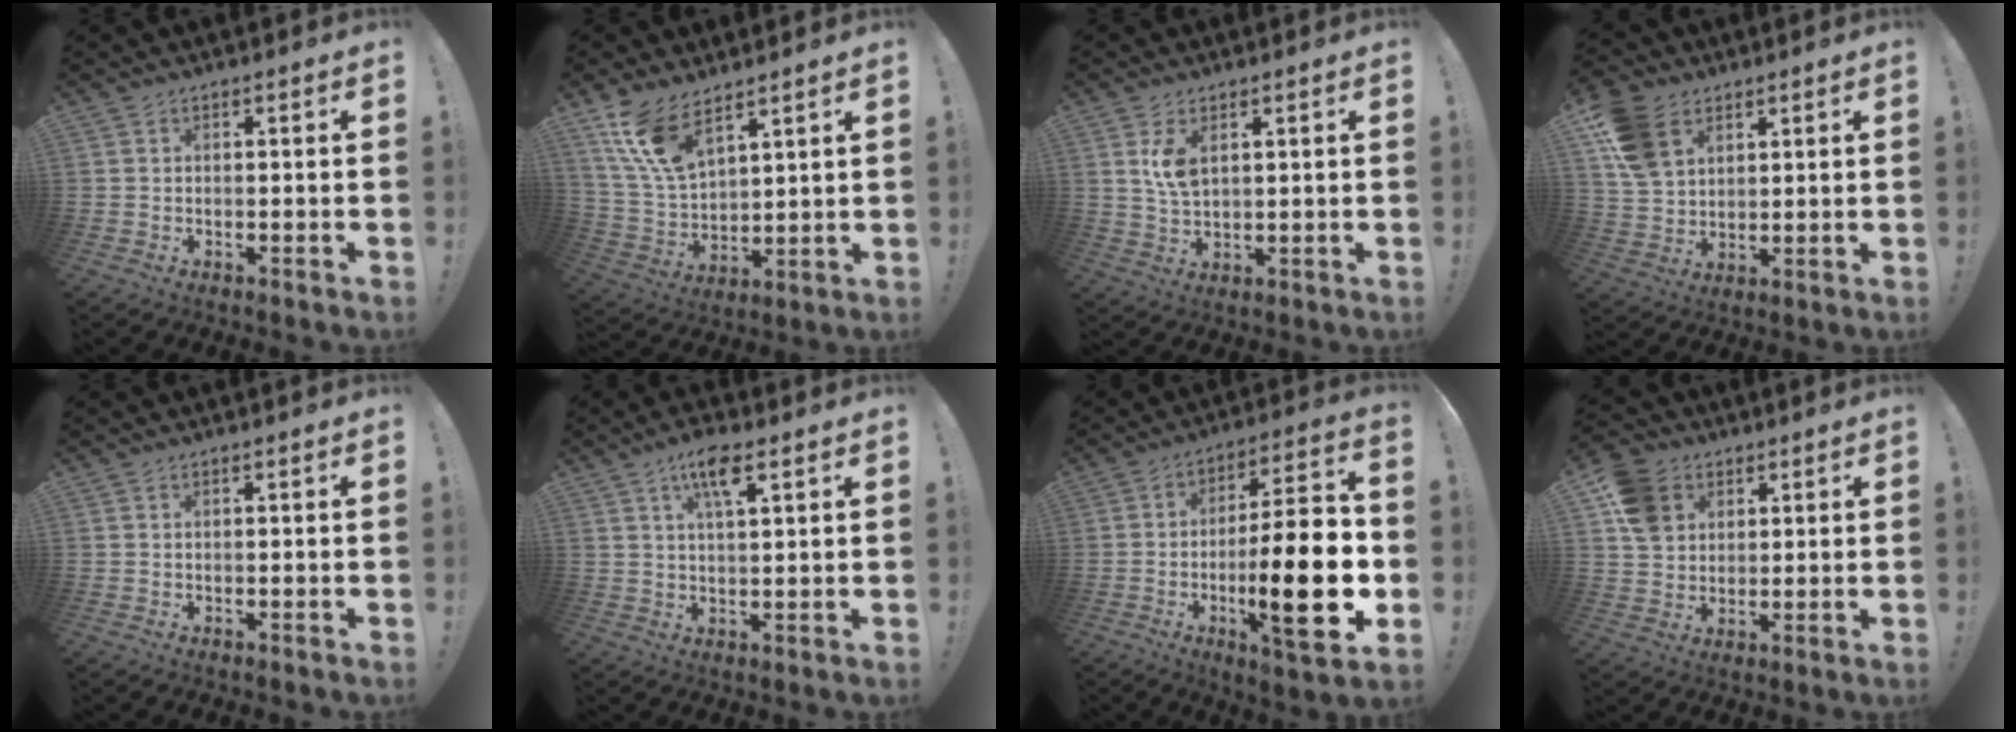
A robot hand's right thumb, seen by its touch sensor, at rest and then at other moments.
{"total": 12.9, "force": [9.1, 5.7, 7.3], "torque": [-0.156, -0.045, 0.174]}
{"total": 6.0, "force": [2.5, 3.3, 4.4], "torque": [-0.082, -0.009, 0.041]}
{"total": 12.5, "force": [6.0, 8.7, 6.7], "torque": [-0.129, -0.014, 0.120]}
{"total": 0.0}
{"total": 7.4, "force": [3.9, 2.3, 5.9], "torque": [-0.103, -0.007, 0.063]}
{"total": 23.1, "force": [-5.6, 6.0, 21.6], "torque": [-0.344, 0.019, -0.086]}
{"total": 10.4, "force": [4.2, 8.4, 4.6], "torque": [-0.080, -0.005, 0.086]}